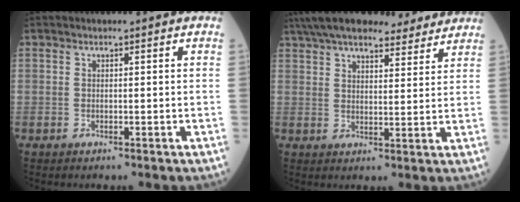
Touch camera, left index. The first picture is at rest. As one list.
[{"total": 19.9, "force": [17.1, 5.0, 8.9], "torque": [-0.154, 0.048, 0.242]}]